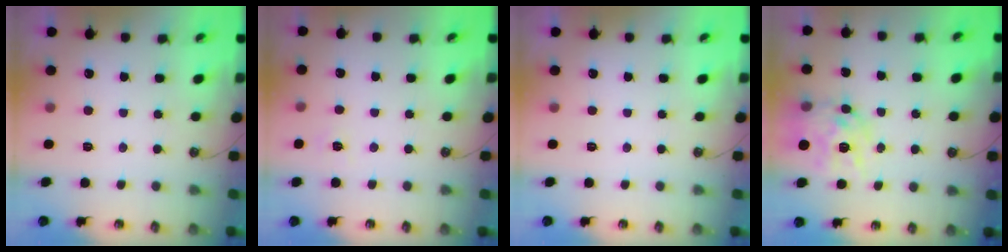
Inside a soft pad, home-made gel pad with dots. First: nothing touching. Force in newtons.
{"total": 3.8, "press": 3.8, "slide": 0.5}
{"total": 0.0}
{"total": 14.0, "press": 13.9, "slide": 1.3}